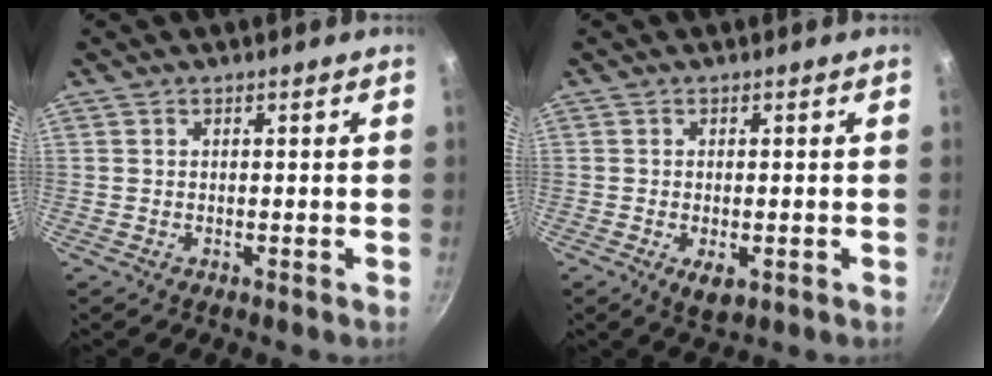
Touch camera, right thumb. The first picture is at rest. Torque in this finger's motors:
{"motor_torque": [-0.26, 0.04, -0.03, -0.11, 0.00]}